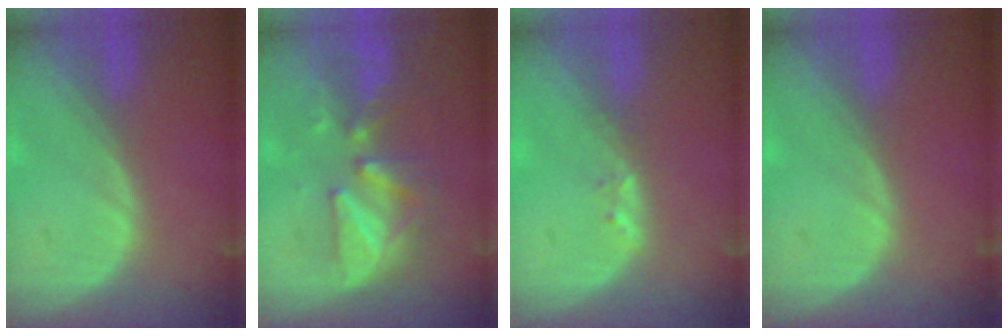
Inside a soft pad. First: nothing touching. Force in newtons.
{"total": 8.0, "press": 7.9, "slide": 1.5}
{"total": 1.4, "press": 1.3, "slide": 0.7}
{"total": 0.0}